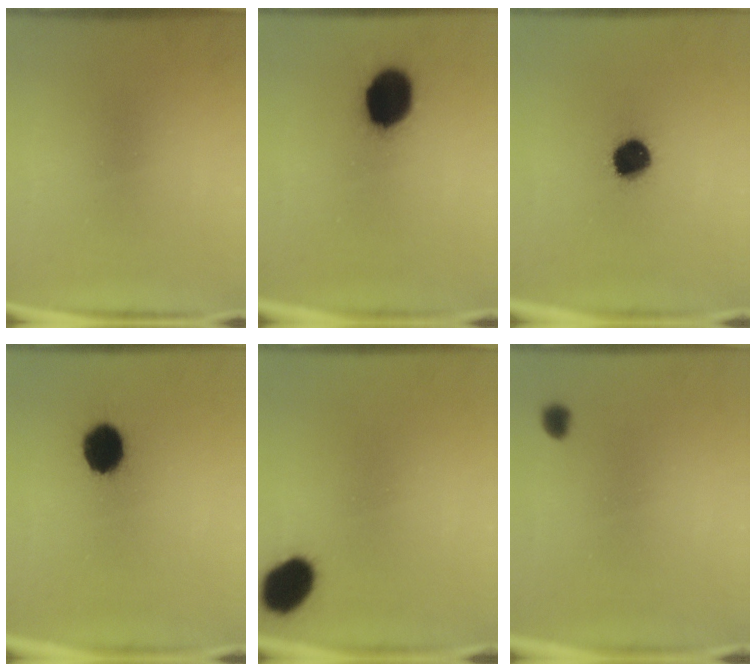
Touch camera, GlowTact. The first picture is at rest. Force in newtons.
{"total": 11.9}
{"total": 9.5}
{"total": 9.5}
{"total": 9.0}
{"total": 1.8}